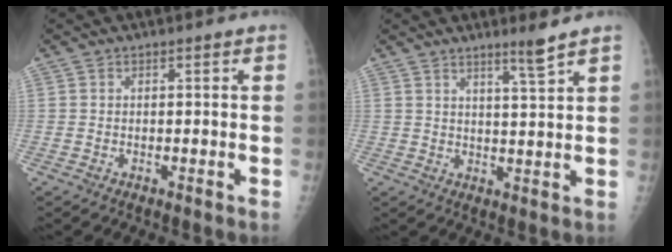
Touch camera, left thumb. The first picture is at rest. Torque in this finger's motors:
{"motor_torque": [-0.06, 0.00, -0.12, -0.18, 0.03]}